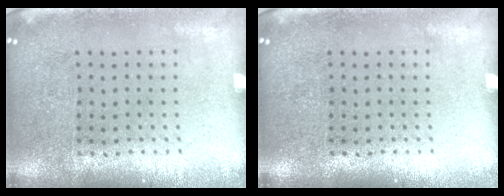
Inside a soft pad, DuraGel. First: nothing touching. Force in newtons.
{"total": 0.0}